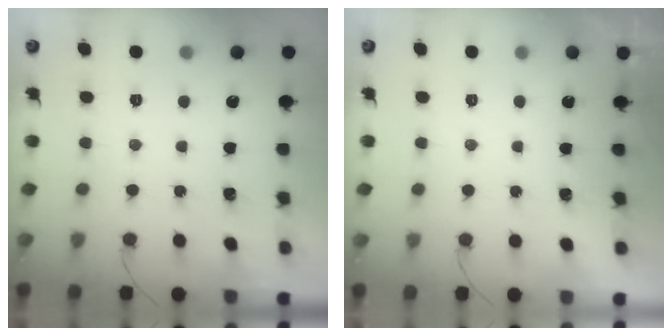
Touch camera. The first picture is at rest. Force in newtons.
{"total": 0.0}